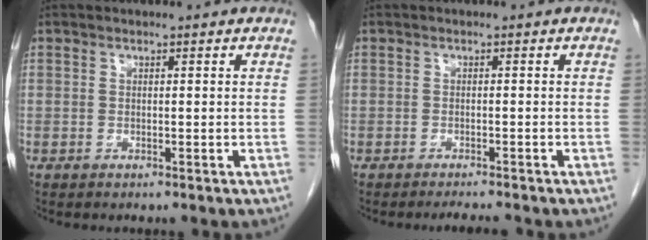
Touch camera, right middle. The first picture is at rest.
{"total": 2.7, "force": [-2.5, -0.1, 1.0], "torque": [-0.017, -0.009, -0.034]}